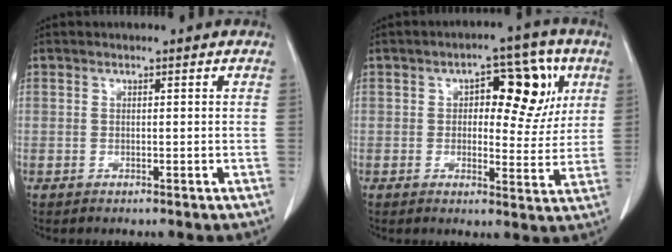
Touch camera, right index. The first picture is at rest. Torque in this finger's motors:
{"motor_torque": [0.30, 0.19, 0.20, 0.04]}